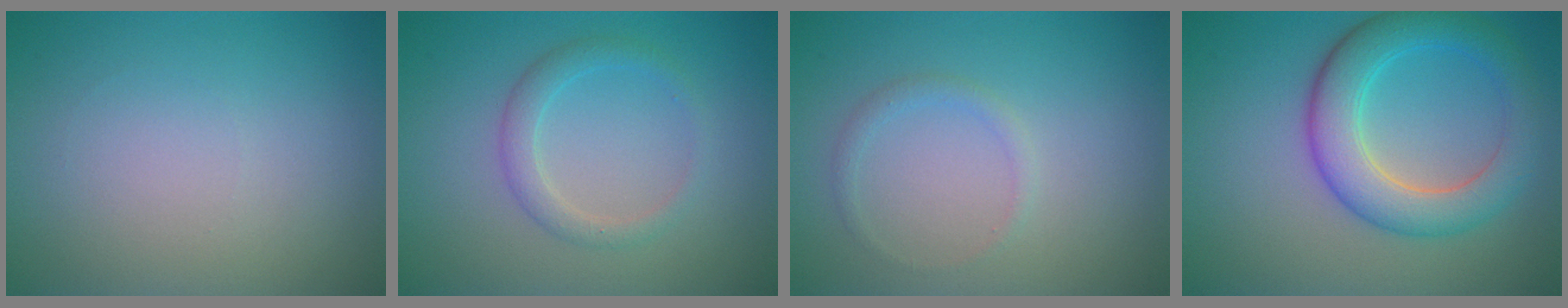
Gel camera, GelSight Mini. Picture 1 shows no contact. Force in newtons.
{"total": 2.1, "press": 2.1, "slide": 0.1}
{"total": 1.0, "press": 1.0, "slide": 0.0}
{"total": 5.9, "press": 5.9, "slide": 0.1}